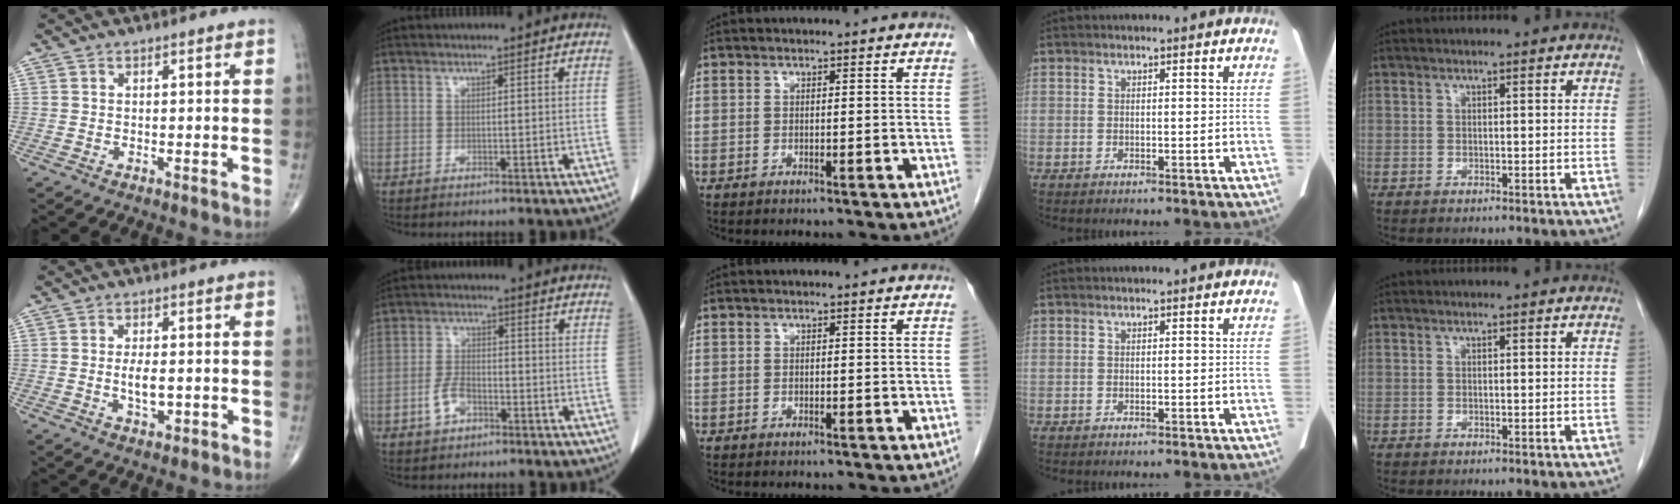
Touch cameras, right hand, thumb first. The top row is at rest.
{"thumb": {"total": 4.3, "force": [-0.5, 2.1, 3.7], "torque": [-0.064, -0.004, -0.008]}, "index": {"total": 4.5, "force": [-2.3, 2.7, 2.8], "torque": [-0.060, 0.007, -0.040]}}